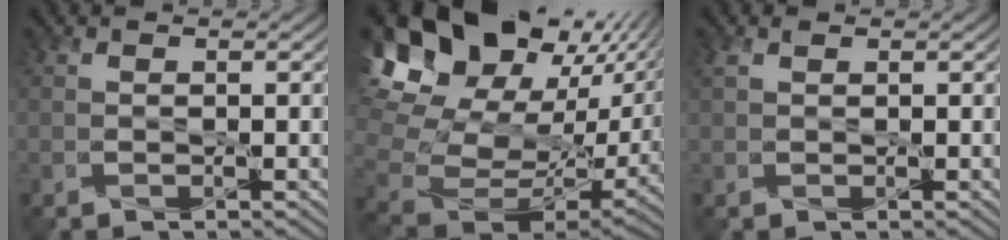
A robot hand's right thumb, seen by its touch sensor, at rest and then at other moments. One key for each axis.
{"total": 20.7, "fx": 10.7, "fy": 13.8, "fz": 11.1, "tx": -0.242, "ty": 0.043, "tz": 0.209}
{"total": 1.1, "fx": 0.8, "fy": 0.6, "fz": 0.5, "tx": -0.013, "ty": 0.001, "tz": 0.013}